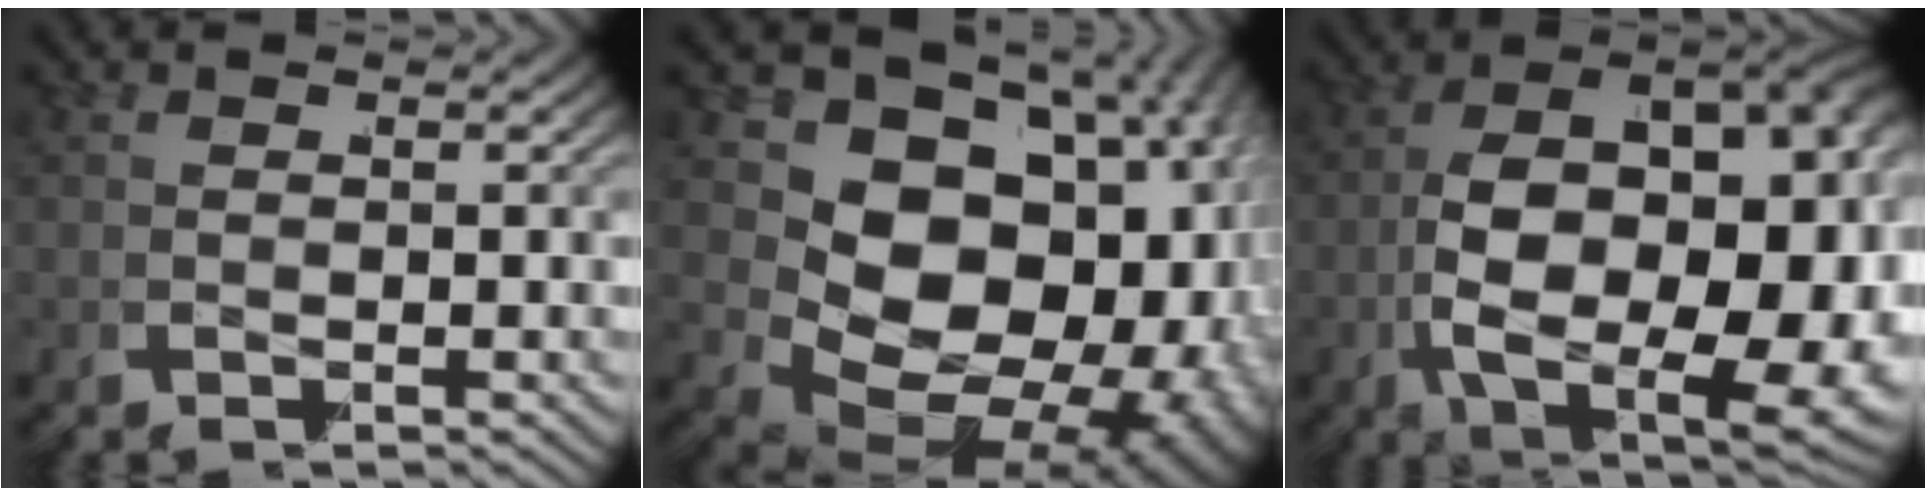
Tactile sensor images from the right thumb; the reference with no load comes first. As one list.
[{"total": 24.2, "force": [-1.4, 17.2, 17.0], "torque": [-0.308, -0.049, -0.001]}, {"total": 22.2, "force": [-3.0, 13.6, 17.3], "torque": [-0.313, -0.071, -0.018]}]